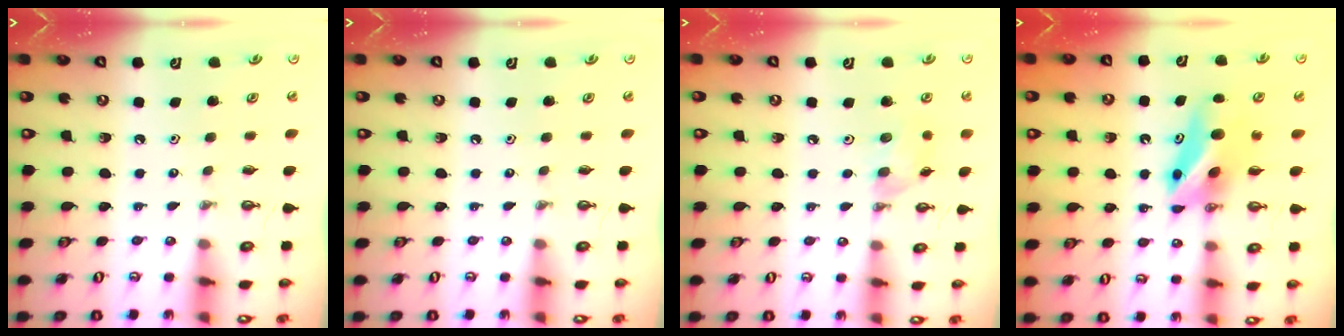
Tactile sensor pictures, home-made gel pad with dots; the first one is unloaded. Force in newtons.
{"total": 0.0}
{"total": 7.2, "press": 7.1, "slide": 0.6}
{"total": 8.0, "press": 7.2, "slide": 3.4}